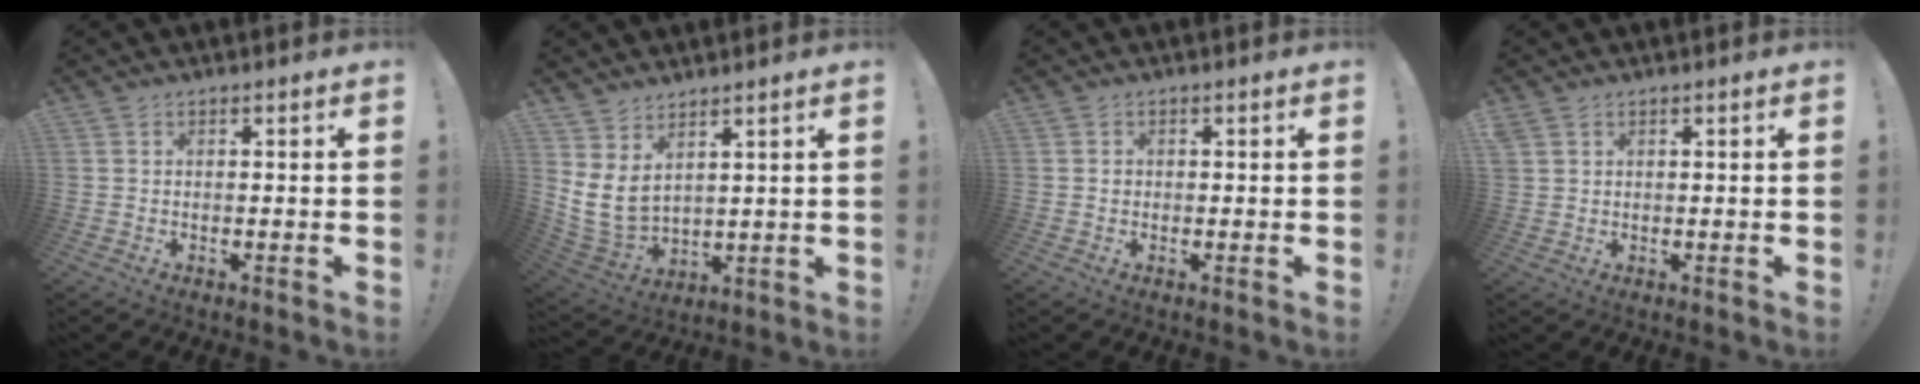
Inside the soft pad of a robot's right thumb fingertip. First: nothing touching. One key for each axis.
{"total": 8.4, "fx": 3.8, "fy": 5.3, "fz": 5.4, "tx": -0.110, "ty": -0.039, "tz": 0.078}
{"total": 0.8, "fx": -0.2, "fy": 0.7, "fz": 0.0, "tx": 0.000, "ty": 0.004, "tz": -0.005}
{"total": 2.1, "fx": 1.3, "fy": 1.4, "fz": 0.7, "tx": -0.011, "ty": -0.002, "tz": 0.027}